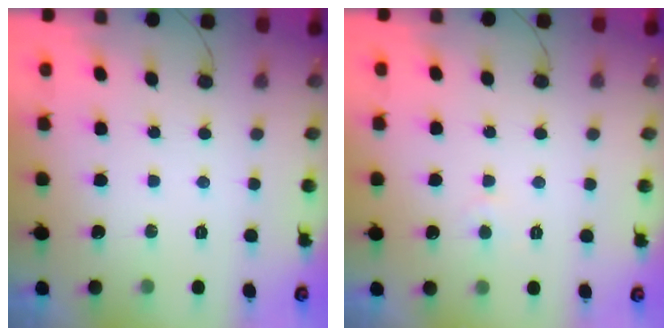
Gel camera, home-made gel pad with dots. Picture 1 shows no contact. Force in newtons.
{"total": 2.6, "press": 2.6, "slide": 0.2}